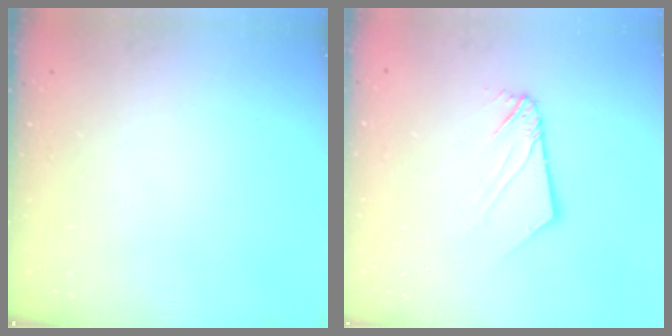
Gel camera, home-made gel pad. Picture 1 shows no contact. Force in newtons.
{"total": 8.8, "press": 8.7, "slide": 1.0}